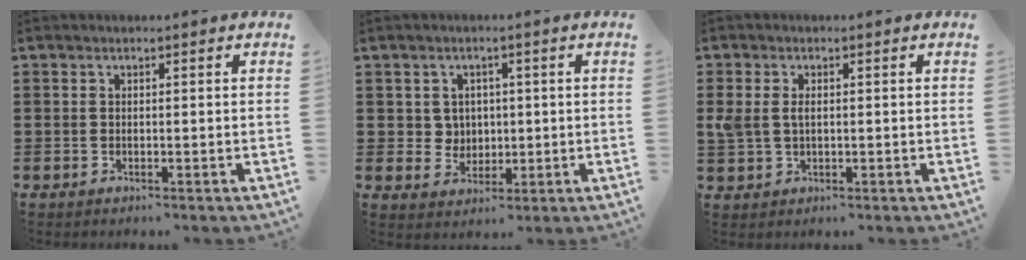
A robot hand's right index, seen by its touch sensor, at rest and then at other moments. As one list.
[{"total": 3.5, "force": [0.8, 3.3, 0.7], "torque": [-0.031, 0.012, 0.012]}, {"total": 2.8, "force": [0.4, 1.7, 2.1], "torque": [-0.061, 0.002, 0.002]}]